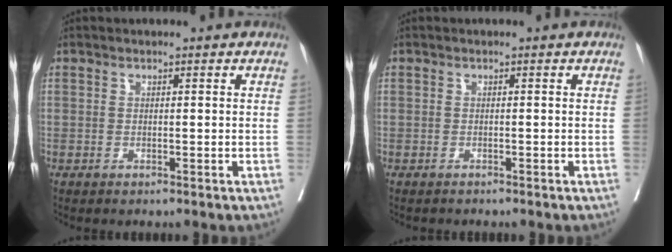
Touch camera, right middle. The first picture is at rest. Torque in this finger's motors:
{"motor_torque": [-0.24, 0.07, -0.09, -0.02]}